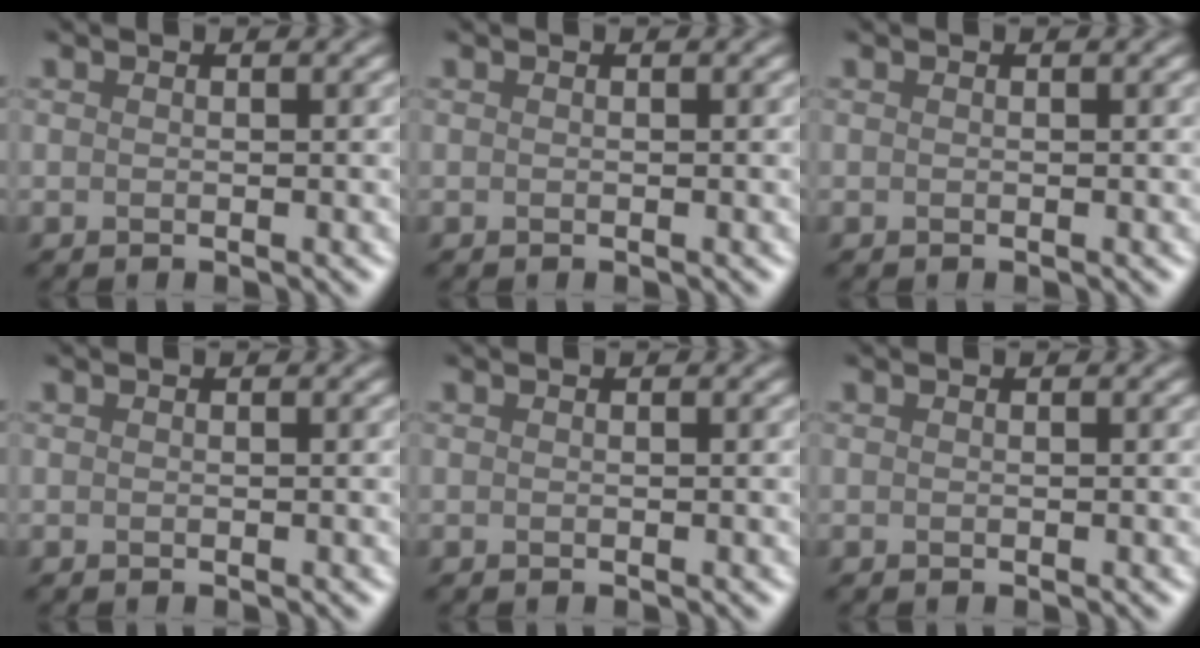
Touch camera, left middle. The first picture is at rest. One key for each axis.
{"total": 0.0}
{"total": 0.0}
{"total": 0.0}
{"total": 0.0}
{"total": 0.0}